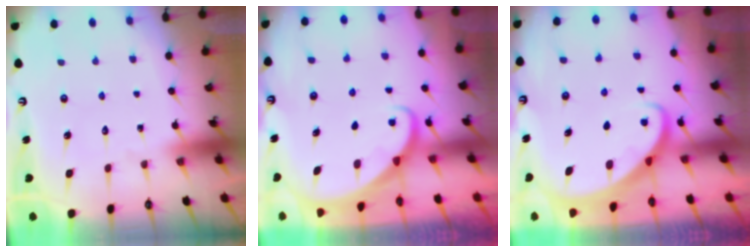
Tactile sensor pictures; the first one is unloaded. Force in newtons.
{"total": 2.0, "press": 2.0, "slide": 0.3}
{"total": 2.6, "press": 2.6, "slide": 0.3}